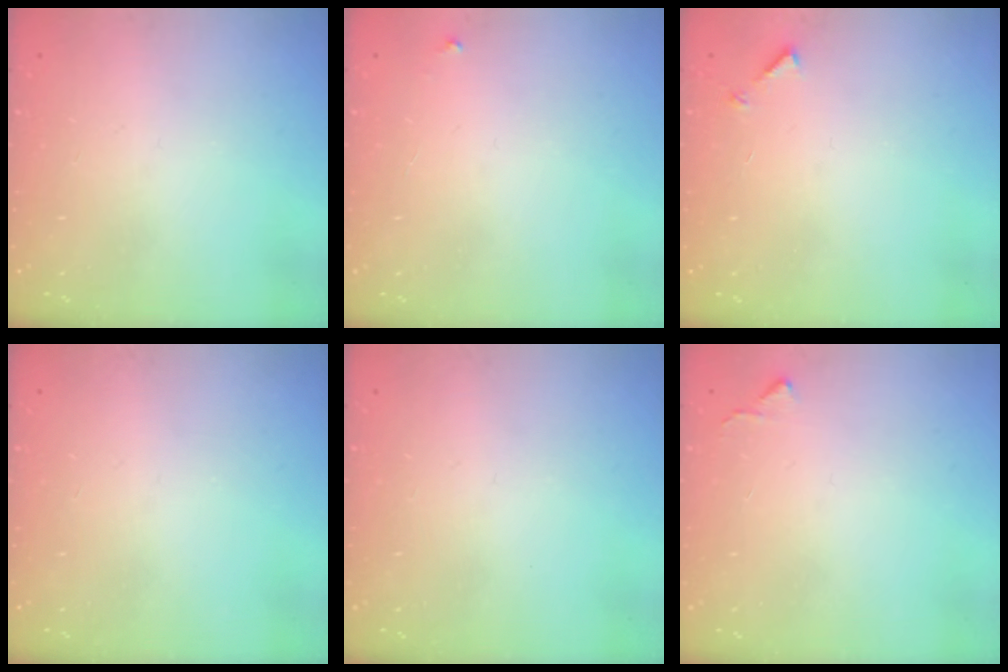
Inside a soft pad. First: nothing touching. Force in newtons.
{"total": 2.2, "press": 2.2, "slide": 0.1}
{"total": 5.0, "press": 4.9, "slide": 0.5}
{"total": 0.0}
{"total": 0.0}
{"total": 5.1, "press": 5.0, "slide": 0.7}